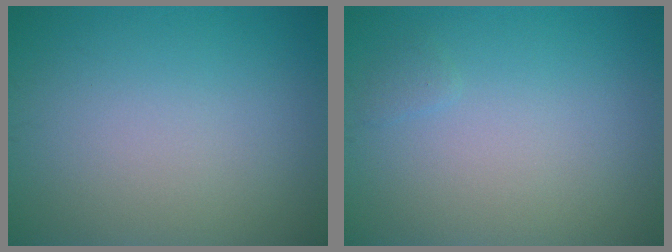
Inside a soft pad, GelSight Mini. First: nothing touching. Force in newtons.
{"total": 0.5, "press": 0.5, "slide": 0.0}